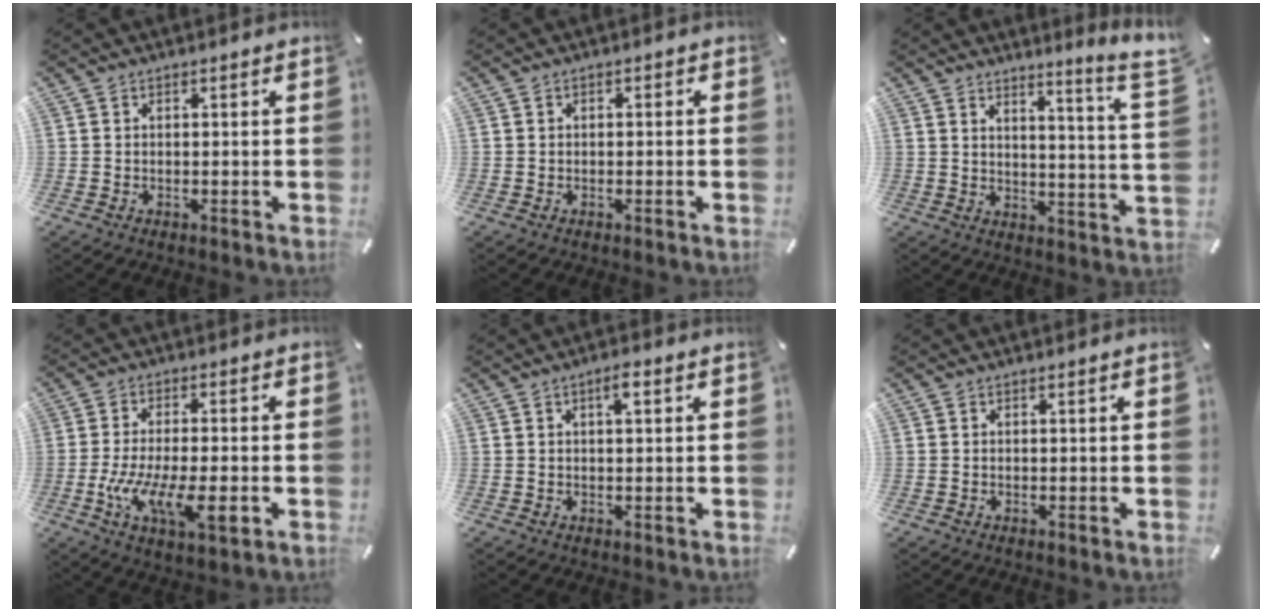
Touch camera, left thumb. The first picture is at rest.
{"total": 0.9, "force": [-0.4, 0.8, 0.3], "torque": [-0.006, 0.003, -0.009]}
{"total": 6.0, "force": [5.0, -0.9, 3.3], "torque": [-0.050, -0.051, 0.077]}
{"total": 12.5, "force": [-3.4, 4.7, 11.1], "torque": [-0.218, -0.003, -0.057]}
{"total": 2.7, "force": [1.0, 0.7, 2.4], "torque": [-0.042, 0.002, 0.014]}
{"total": 0.0}